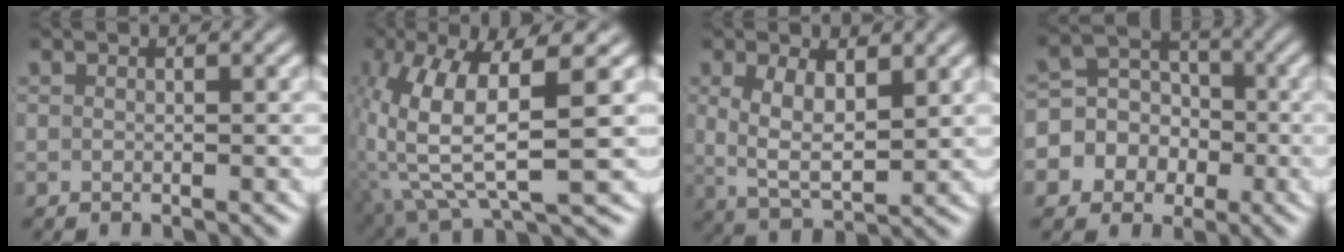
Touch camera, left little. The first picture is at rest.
{"total": 9.6, "force": [-0.1, 4.2, 8.7], "torque": [-0.169, -0.013, 0.011]}
{"total": 5.1, "force": [0.4, 3.1, 4.1], "torque": [-0.084, -0.016, 0.017]}
{"total": 10.7, "force": [-1.9, 9.8, 4.0], "torque": [-0.105, -0.021, -0.039]}